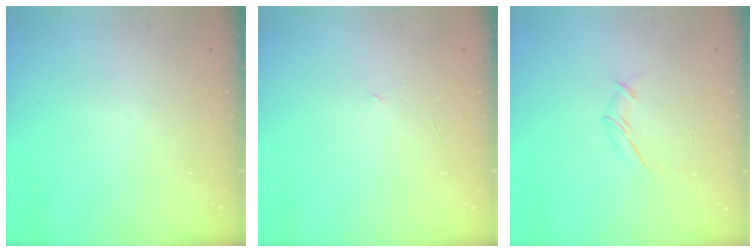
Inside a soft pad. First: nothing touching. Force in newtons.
{"total": 3.6, "press": 3.5, "slide": 0.9}
{"total": 5.6, "press": 5.6, "slide": 0.2}